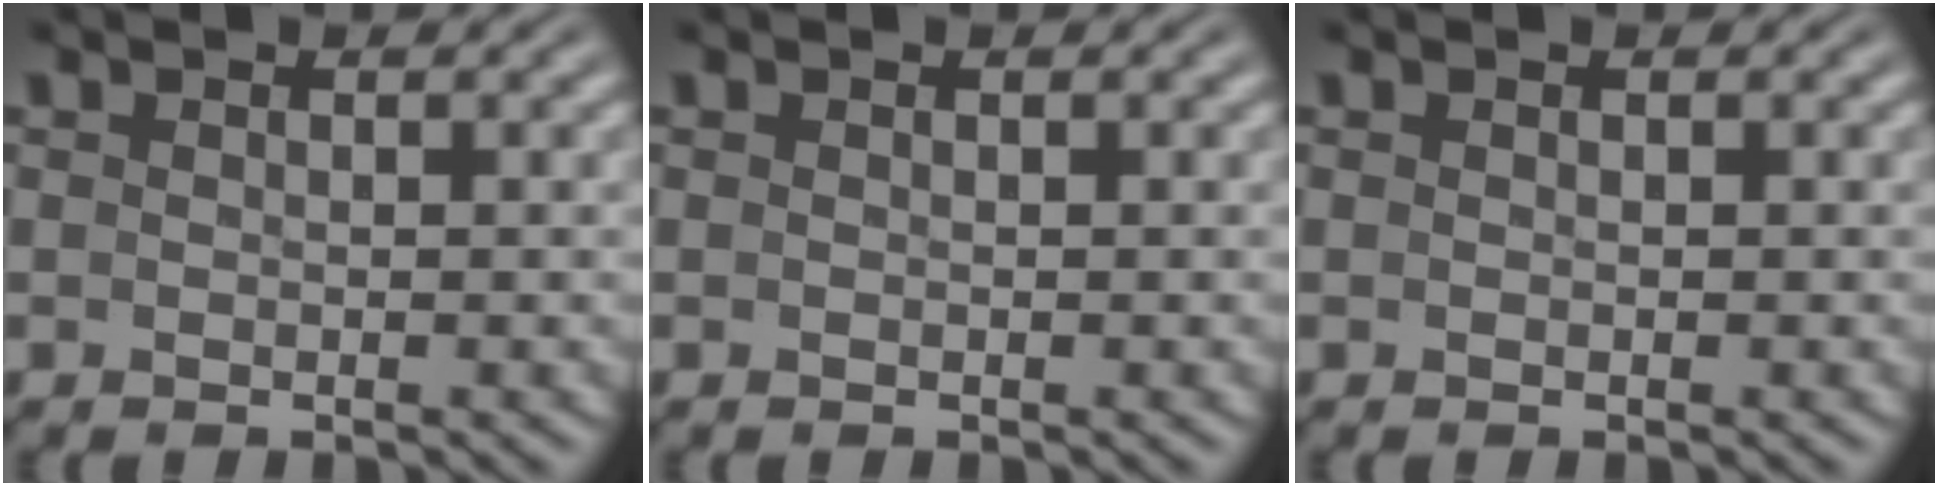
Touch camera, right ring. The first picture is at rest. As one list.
[{"total": 0.0}, {"total": 0.0}]